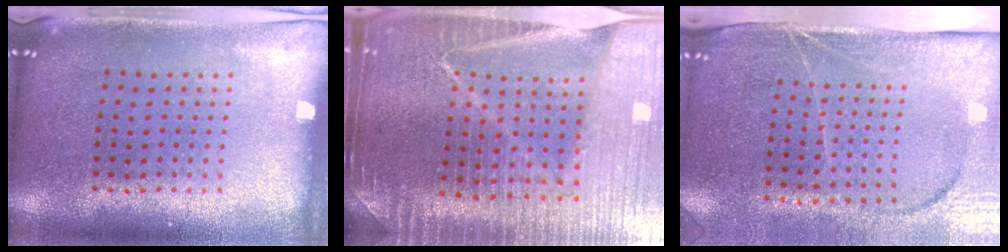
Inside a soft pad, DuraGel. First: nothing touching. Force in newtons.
{"total": 5.0, "press": 4.6, "slide": 1.9}
{"total": 4.0, "press": 3.4, "slide": 2.2}